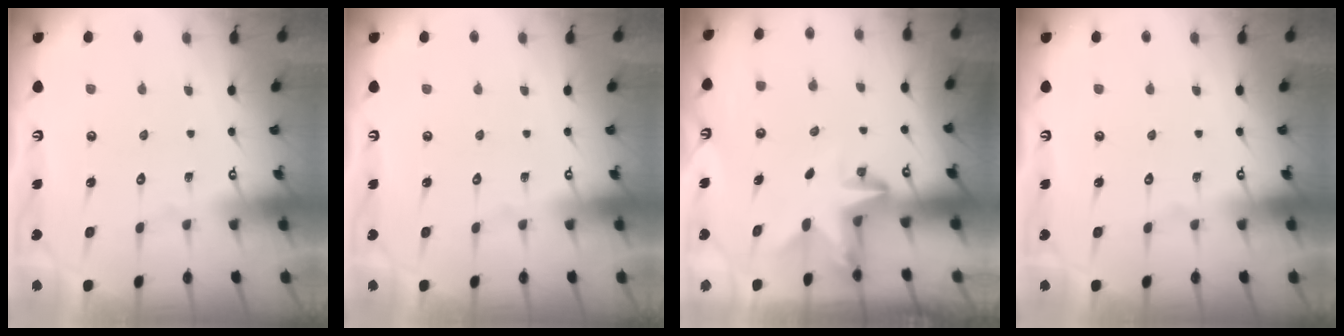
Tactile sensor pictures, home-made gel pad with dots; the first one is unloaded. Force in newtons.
{"total": 0.0}
{"total": 3.4, "press": 3.4, "slide": 0.1}
{"total": 0.0}